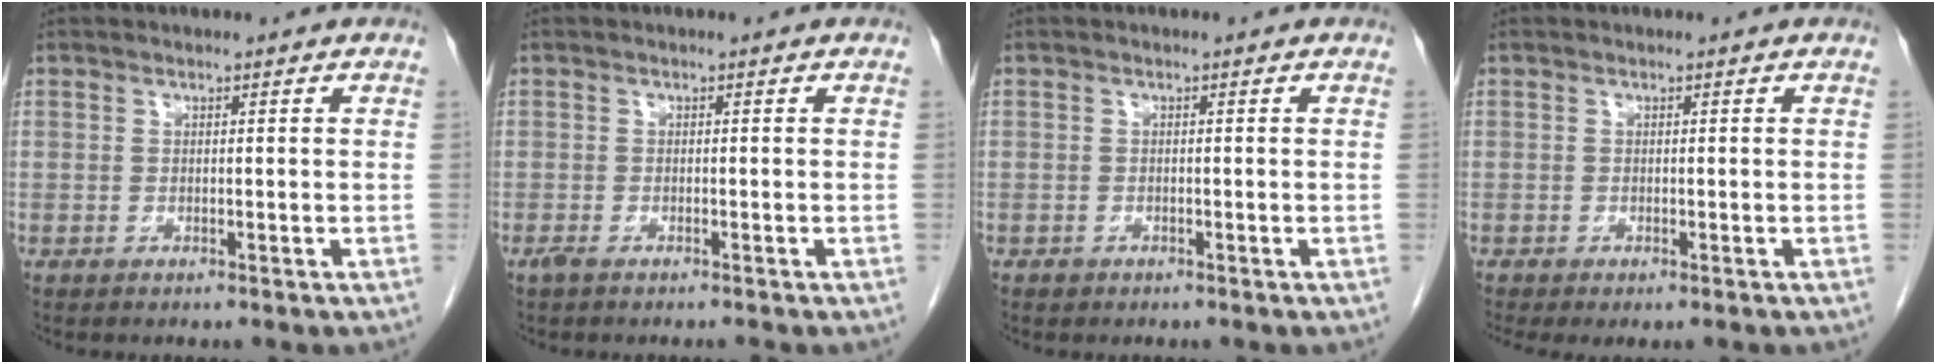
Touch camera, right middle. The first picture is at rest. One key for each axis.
{"total": 1.5, "fx": -1.3, "fy": 0.1, "fz": 0.8, "tx": -0.015, "ty": -0.004, "tz": -0.022}
{"total": 0.6, "fx": -0.4, "fy": 0.5, "fz": 0.0, "tx": -0.007, "ty": 0.002, "tz": -0.006}
{"total": 2.7, "fx": -2.1, "fy": 0.8, "fz": 1.6, "tx": -0.016, "ty": -0.009, "tz": -0.030}